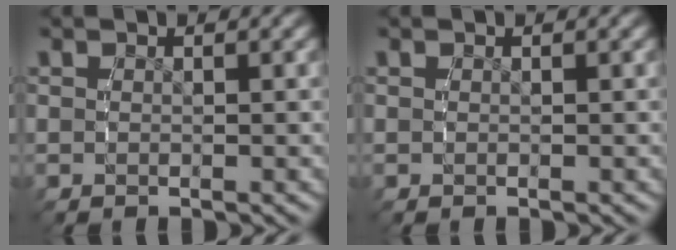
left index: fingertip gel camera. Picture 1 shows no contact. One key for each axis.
{"total": 0.0}